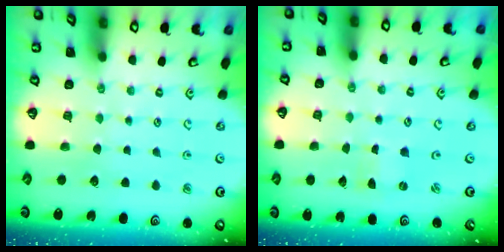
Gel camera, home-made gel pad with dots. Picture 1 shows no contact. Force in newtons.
{"total": 0.0}